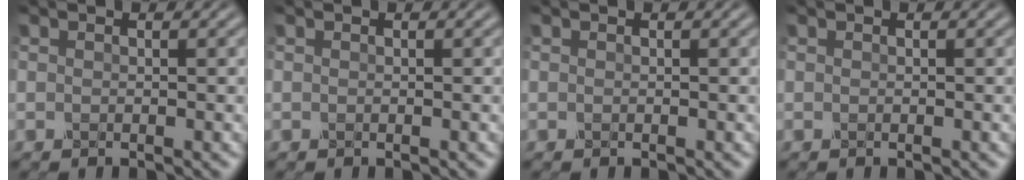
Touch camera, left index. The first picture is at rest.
{"total": 0.0}
{"total": 0.0}
{"total": 0.0}